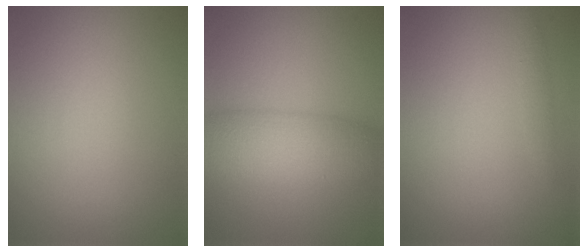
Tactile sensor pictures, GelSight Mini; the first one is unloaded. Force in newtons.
{"total": 6.2, "press": 6.2, "slide": 0.2}
{"total": 0.9, "press": 0.9, "slide": 0.0}